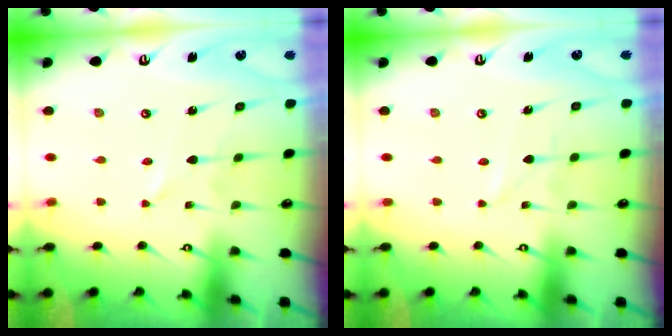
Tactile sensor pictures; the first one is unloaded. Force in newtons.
{"total": 0.6, "press": 0.6, "slide": 0.0}